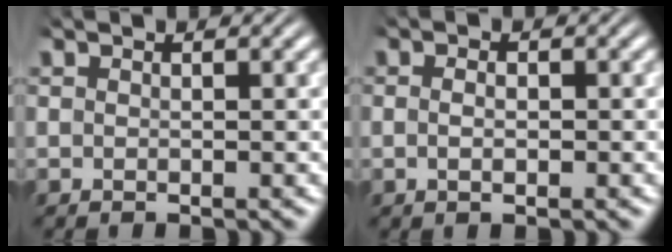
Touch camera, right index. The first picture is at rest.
{"total": 1.3, "force": [-0.4, 0.3, 1.2], "torque": [-0.022, -0.005, -0.006]}